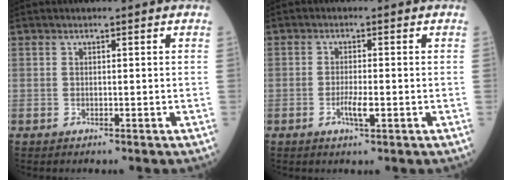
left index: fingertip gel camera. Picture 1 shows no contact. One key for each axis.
{"total": 2.7, "fx": -0.9, "fy": 0.4, "fz": 2.5, "tx": -0.051, "ty": -0.001, "tz": -0.016}